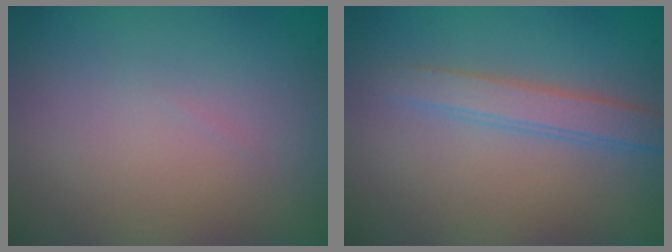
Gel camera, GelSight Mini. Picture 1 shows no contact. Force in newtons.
{"total": 2.4, "press": 2.4, "slide": 0.1}